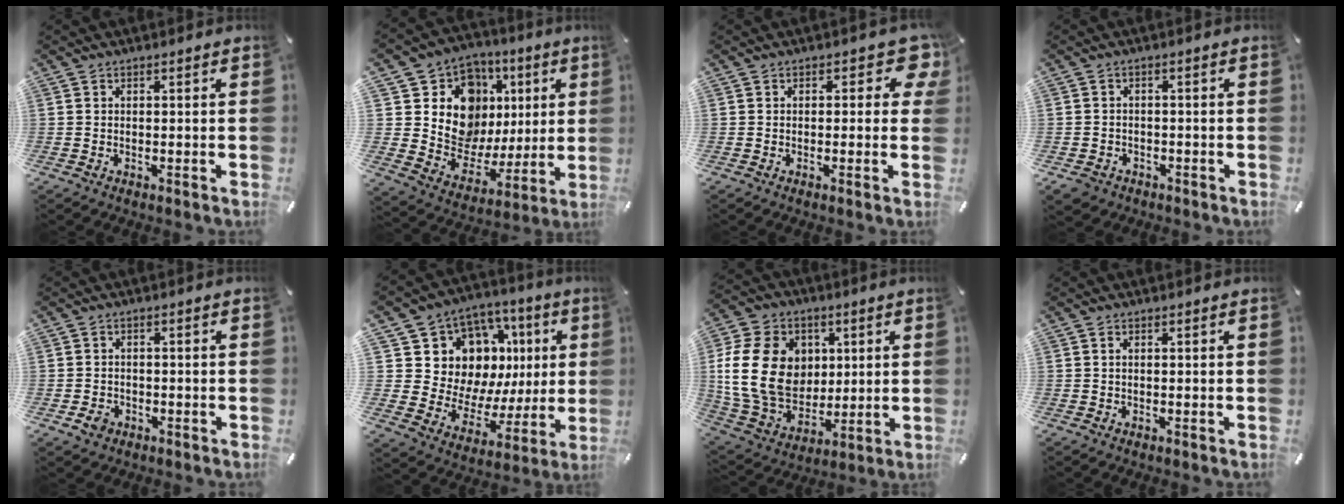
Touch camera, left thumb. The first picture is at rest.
{"total": 14.2, "force": [4.2, 12.7, 4.7], "torque": [-0.073, -0.041, 0.099]}
{"total": 5.3, "force": [1.8, 2.9, 4.0], "torque": [-0.034, -0.009, 0.023]}
{"total": 4.5, "force": [-2.7, 3.4, 1.0], "torque": [-0.033, 0.011, -0.055]}
{"total": 2.9, "force": [-1.3, 2.3, 1.1], "torque": [-0.019, 0.007, -0.025]}
{"total": 14.6, "force": [6.8, 11.7, 5.5], "torque": [-0.087, -0.069, 0.143]}
{"total": 19.9, "force": [2.6, 16.2, 11.3], "torque": [-0.241, -0.002, 0.052]}
{"total": 0.7, "force": [0.1, 0.3, 0.6], "torque": [-0.014, 0.001, 0.000]}